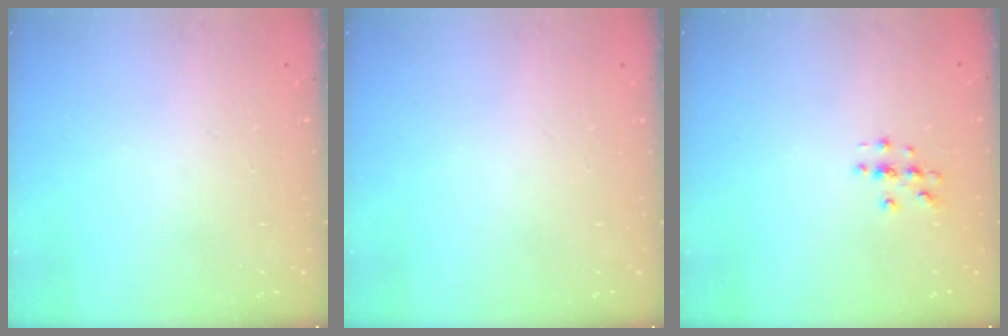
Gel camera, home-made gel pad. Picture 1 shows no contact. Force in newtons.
{"total": 0.6, "press": 0.0, "slide": 0.6}
{"total": 2.7, "press": 2.7, "slide": 0.3}